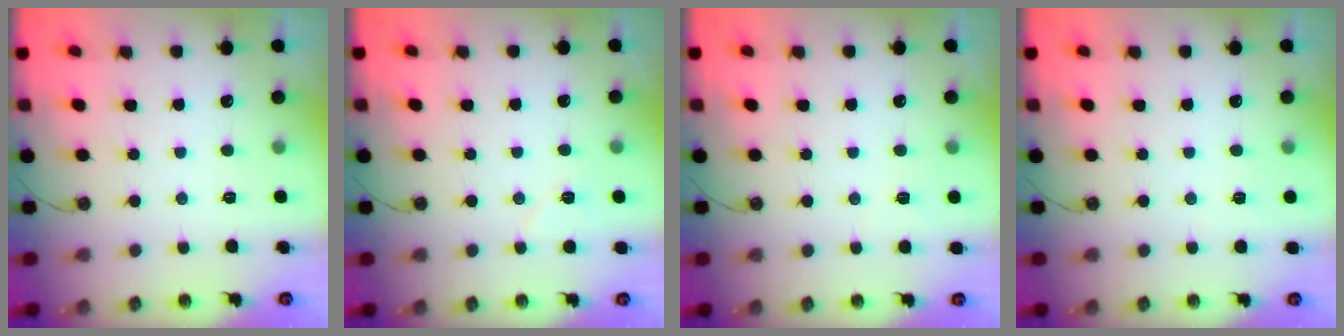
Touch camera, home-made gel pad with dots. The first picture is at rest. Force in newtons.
{"total": 5.8, "press": 3.5, "slide": 4.6}
{"total": 2.7, "press": 1.7, "slide": 2.1}
{"total": 1.5, "press": 1.4, "slide": 0.4}